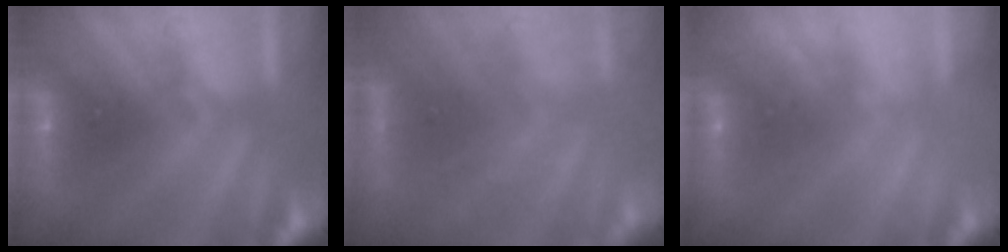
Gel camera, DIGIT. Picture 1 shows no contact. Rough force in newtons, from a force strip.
{"total": 10.7}
{"total": 2.1}